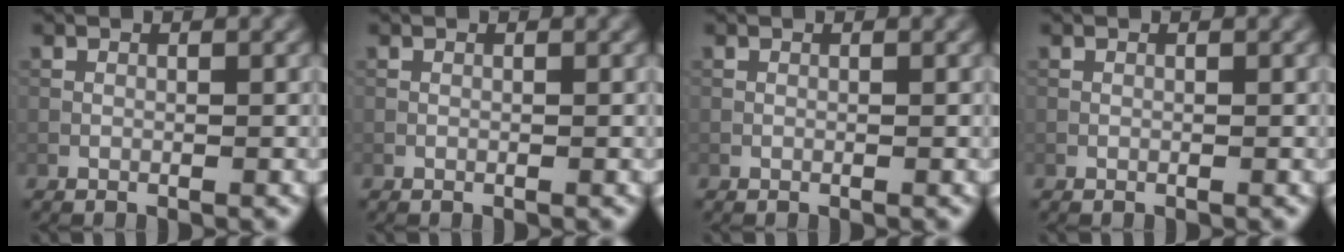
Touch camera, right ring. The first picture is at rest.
{"total": 0.0}
{"total": 0.0}
{"total": 0.0}